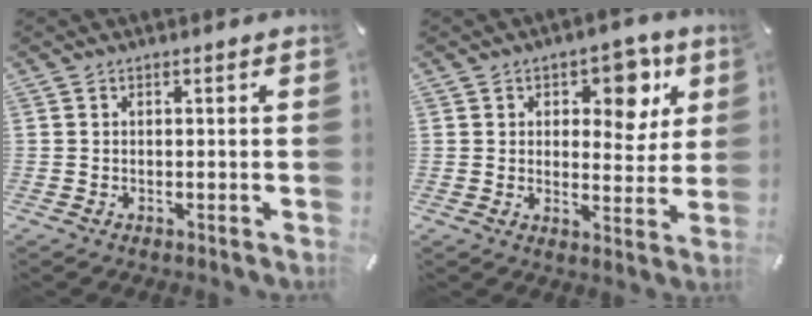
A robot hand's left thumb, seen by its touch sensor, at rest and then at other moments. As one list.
[{"total": 9.8, "force": [4.8, 5.9, 6.2], "torque": [-0.059, -0.025, 0.072]}]